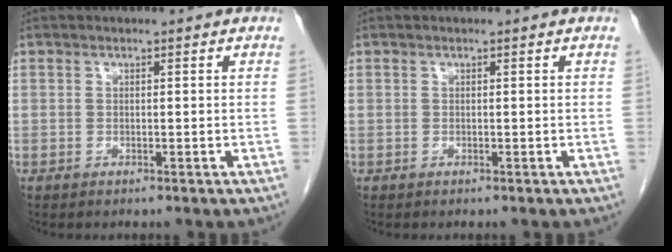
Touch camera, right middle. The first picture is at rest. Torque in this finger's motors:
{"motor_torque": [0.09, 0.00, 0.06, 0.01]}